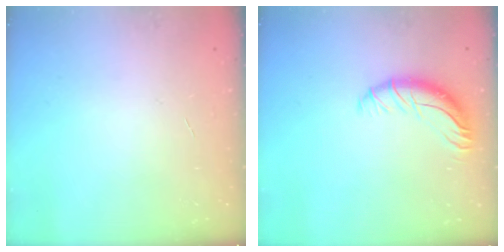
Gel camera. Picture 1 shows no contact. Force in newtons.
{"total": 10.4, "press": 10.1, "slide": 2.2}